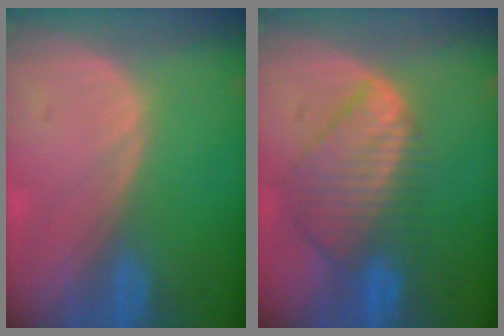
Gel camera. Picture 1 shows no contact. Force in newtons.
{"total": 8.9, "press": 7.7, "slide": 4.4}